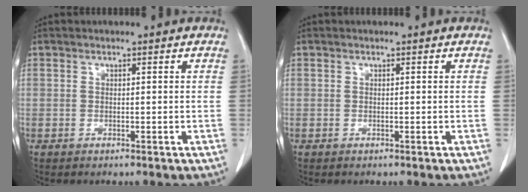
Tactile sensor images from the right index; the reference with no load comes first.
{"total": 0.0}